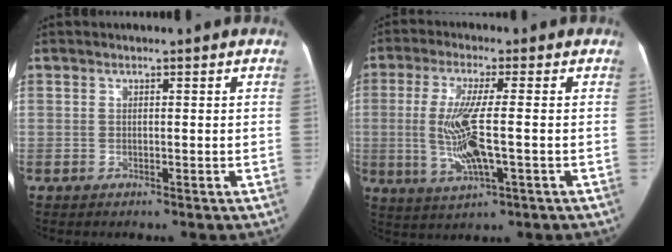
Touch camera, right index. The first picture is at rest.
{"total": 9.3, "force": [-1.2, 1.3, 9.2], "torque": [-0.195, -0.010, -0.021]}